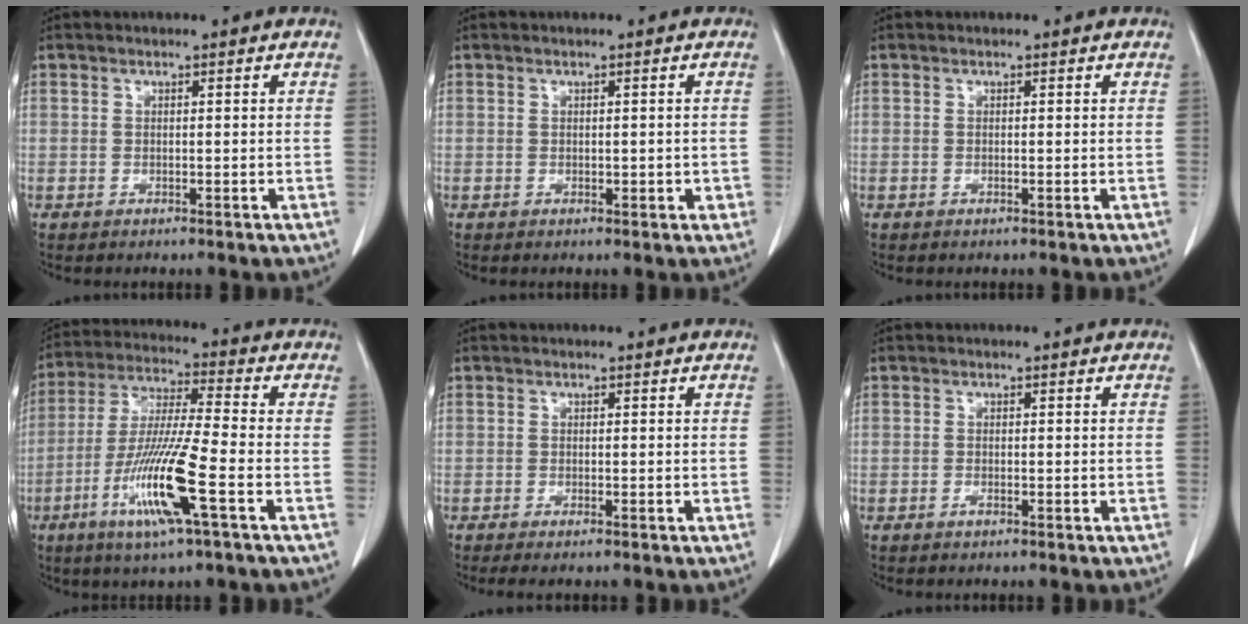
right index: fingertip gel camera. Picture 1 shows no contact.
{"total": 1.6, "force": [-0.3, 1.0, 1.2], "torque": [-0.012, 0.006, 0.001]}
{"total": 0.0}
{"total": 13.6, "force": [-5.3, -0.2, 12.6], "torque": [-0.256, -0.019, -0.103]}
{"total": 2.1, "force": [-1.7, 0.0, 1.2], "torque": [-0.015, -0.005, -0.025]}
{"total": 0.6, "force": [-0.5, 0.1, 0.4], "torque": [-0.007, 0.000, -0.009]}